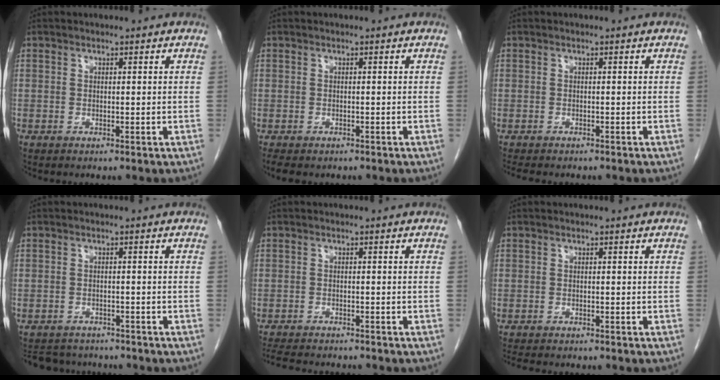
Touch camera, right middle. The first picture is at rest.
{"total": 5.1, "force": [-4.2, 2.0, 2.2], "torque": [-0.033, -0.009, -0.057]}
{"total": 5.7, "force": [-4.9, 1.6, 2.6], "torque": [-0.035, -0.008, -0.066]}
{"total": 7.3, "force": [-6.8, 2.3, 1.2], "torque": [-0.022, 0.003, -0.094]}
{"total": 9.7, "force": [-8.8, 2.0, 3.6], "torque": [-0.070, -0.012, -0.127]}
{"total": 6.3, "force": [-5.5, 1.6, 2.7], "torque": [-0.039, -0.007, -0.077]}